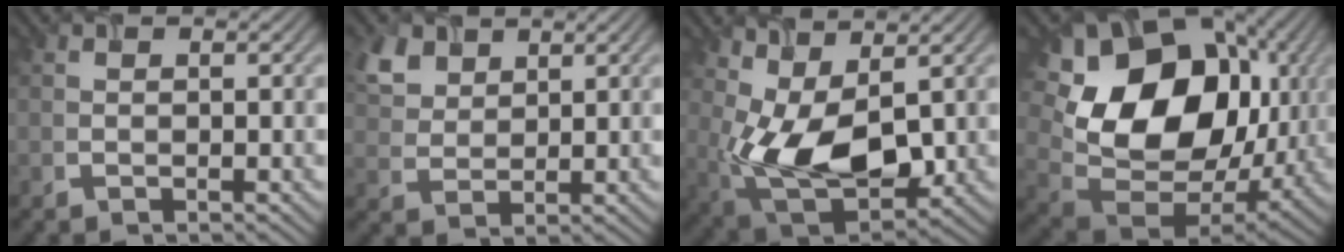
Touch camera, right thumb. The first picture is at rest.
{"total": 5.1, "force": [3.2, 3.2, 2.5], "torque": [-0.069, 0.002, 0.070]}
{"total": 10.4, "force": [1.1, 5.6, 8.7], "torque": [-0.189, -0.014, 0.025]}
{"total": 20.6, "force": [5.1, 15.2, 12.8], "torque": [-0.252, -0.009, 0.116]}